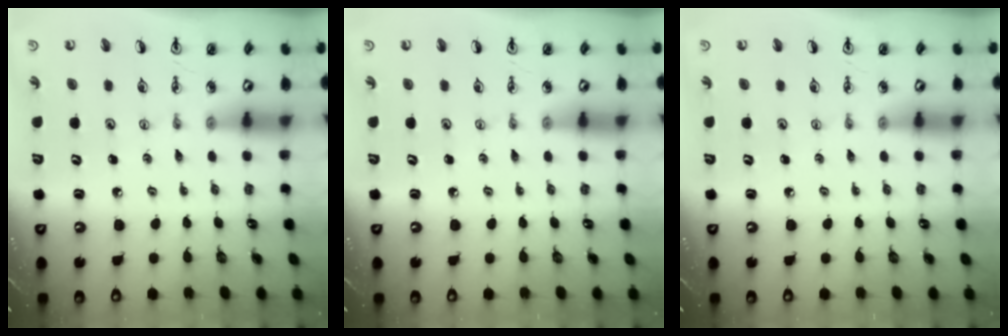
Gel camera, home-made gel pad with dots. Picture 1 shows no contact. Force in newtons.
{"total": 0.0}
{"total": 0.0}